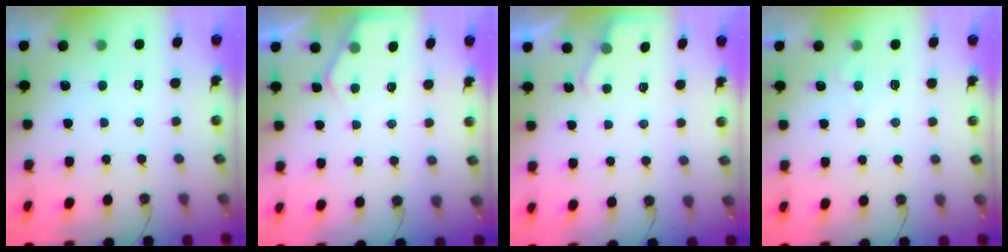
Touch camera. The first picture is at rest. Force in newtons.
{"total": 4.2, "press": 4.2, "slide": 0.4}
{"total": 2.8, "press": 2.7, "slide": 0.4}
{"total": 4.6, "press": 4.5, "slide": 0.6}